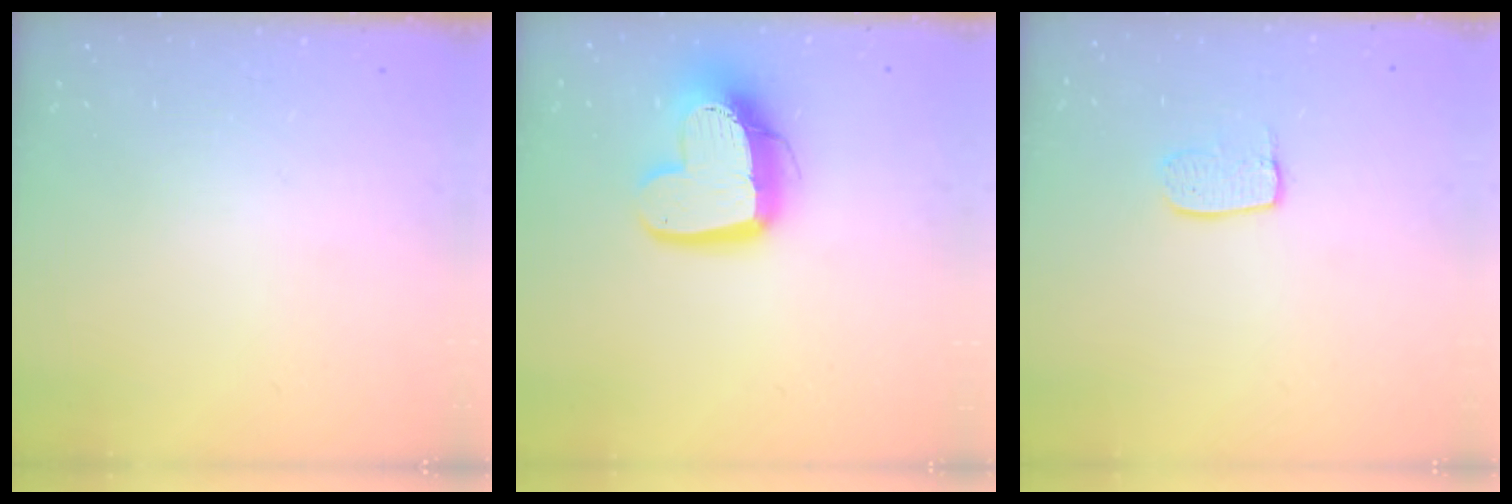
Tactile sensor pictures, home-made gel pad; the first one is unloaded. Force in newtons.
{"total": 14.0, "press": 13.9, "slide": 1.7}
{"total": 6.0, "press": 6.0, "slide": 0.3}